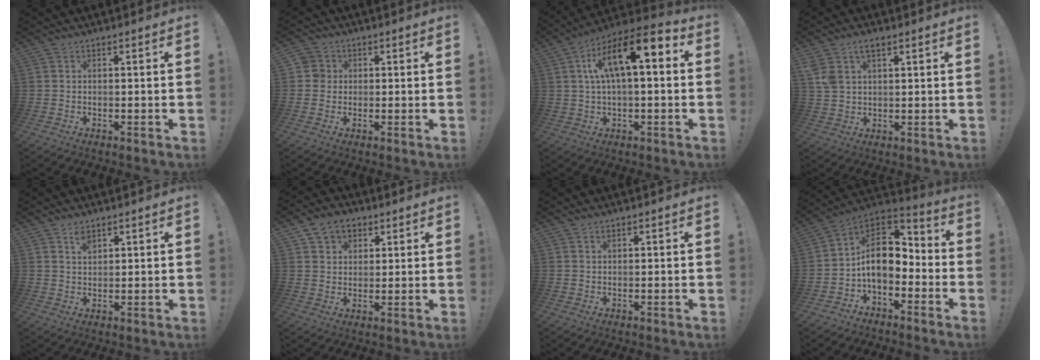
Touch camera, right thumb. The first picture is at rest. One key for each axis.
{"total": 3.6, "fx": 0.5, "fy": 3.4, "fz": 0.9, "tx": -0.008, "ty": 0.005, "tz": 0.008}
{"total": 14.2, "fx": 4.3, "fy": 5.0, "fz": 12.6, "tx": -0.219, "ty": -0.014, "tz": 0.070}
{"total": 5.5, "fx": 3.1, "fy": 3.0, "fz": 3.5, "tx": -0.056, "ty": -0.009, "tz": 0.057}
{"total": 3.4, "fx": 2.5, "fy": 1.6, "fz": 1.7, "tx": -0.017, "ty": -0.017, "tz": 0.042}
{"total": 8.1, "fx": 4.5, "fy": 6.1, "fz": 2.8, "tx": -0.041, "ty": -0.018, "tz": 0.089}
{"total": 0.7, "fx": 0.6, "fy": 0.2, "fz": 0.3, "tx": -0.004, "ty": 0.000, "tz": 0.012}
{"total": 13.2, "fx": 0.2, "fy": 9.0, "fz": 9.7, "tx": -0.166, "ty": 0.003, "tz": 0.004}